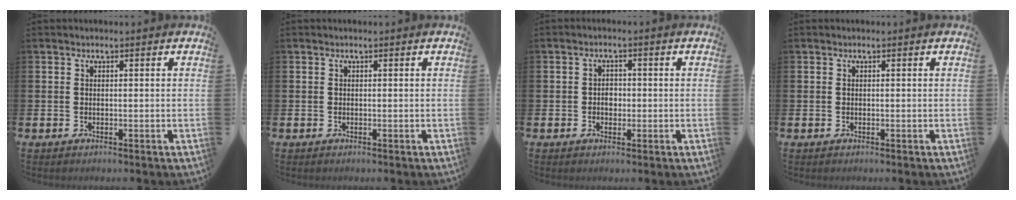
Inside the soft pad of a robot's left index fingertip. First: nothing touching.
{"total": 0.0}
{"total": 1.8, "force": [-0.3, 1.5, 1.0], "torque": [0.003, -0.001, -0.012]}
{"total": 0.0}